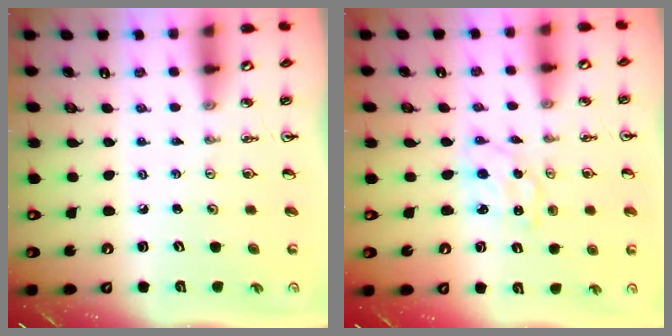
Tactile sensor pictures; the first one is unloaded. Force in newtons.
{"total": 1.6, "press": 1.6, "slide": 0.3}